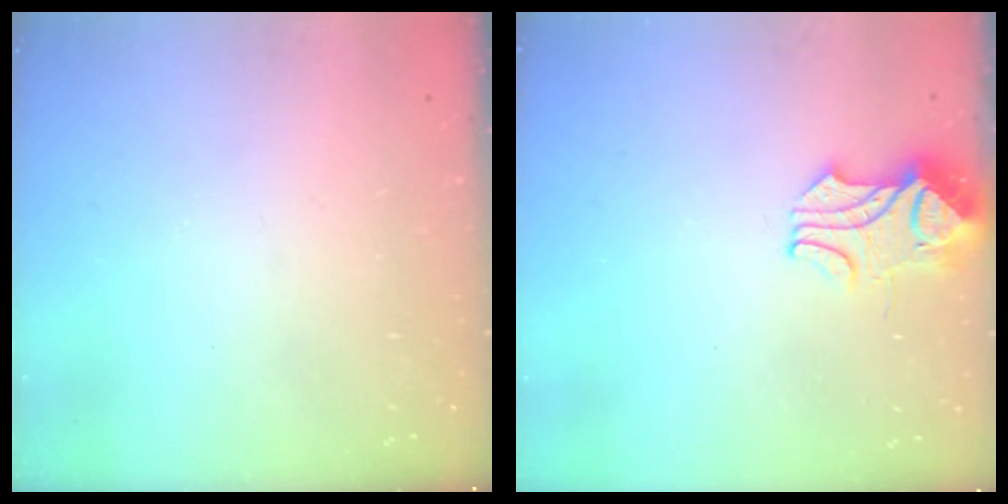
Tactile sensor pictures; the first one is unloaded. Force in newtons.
{"total": 2.0, "press": 1.9, "slide": 0.8}